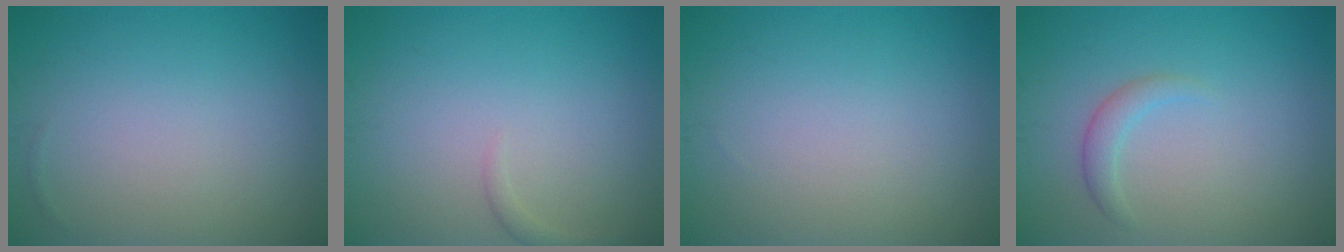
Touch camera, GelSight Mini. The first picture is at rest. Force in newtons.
{"total": 0.8, "press": 0.8, "slide": 0.1}
{"total": 0.0}
{"total": 1.5, "press": 1.5, "slide": 0.2}